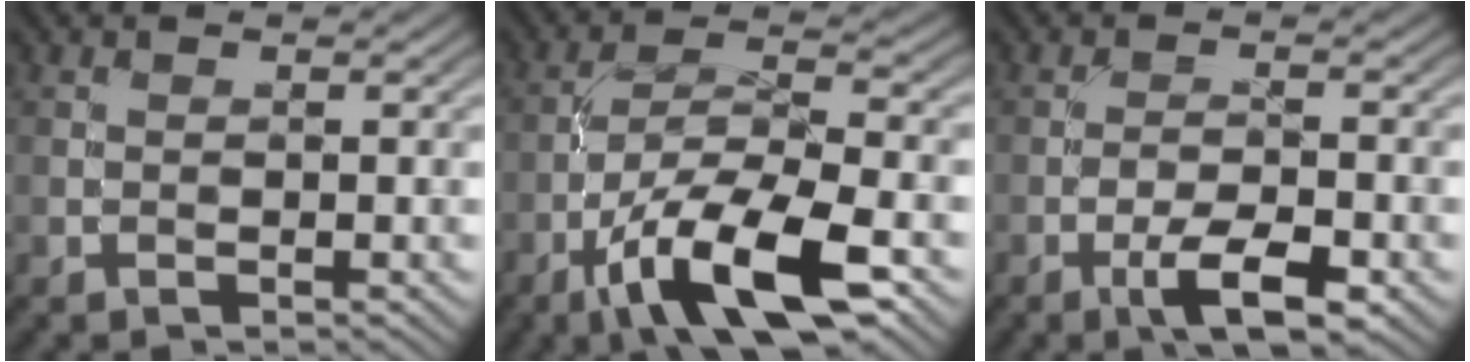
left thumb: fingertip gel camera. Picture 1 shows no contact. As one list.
[{"total": 12.0, "force": [-6.3, 3.5, 9.6], "torque": [-0.177, -0.001, -0.119]}, {"total": 5.3, "force": [-2.9, 1.5, 4.2], "torque": [-0.076, 0.004, -0.049]}]